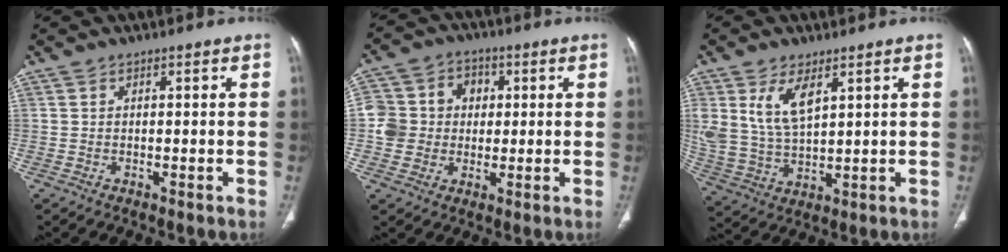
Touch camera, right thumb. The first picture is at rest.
{"total": 10.0, "force": [0.4, 9.3, 3.6], "torque": [-0.040, 0.022, 0.003]}
{"total": 9.7, "force": [4.4, 4.7, 7.2], "torque": [-0.141, -0.018, 0.100]}